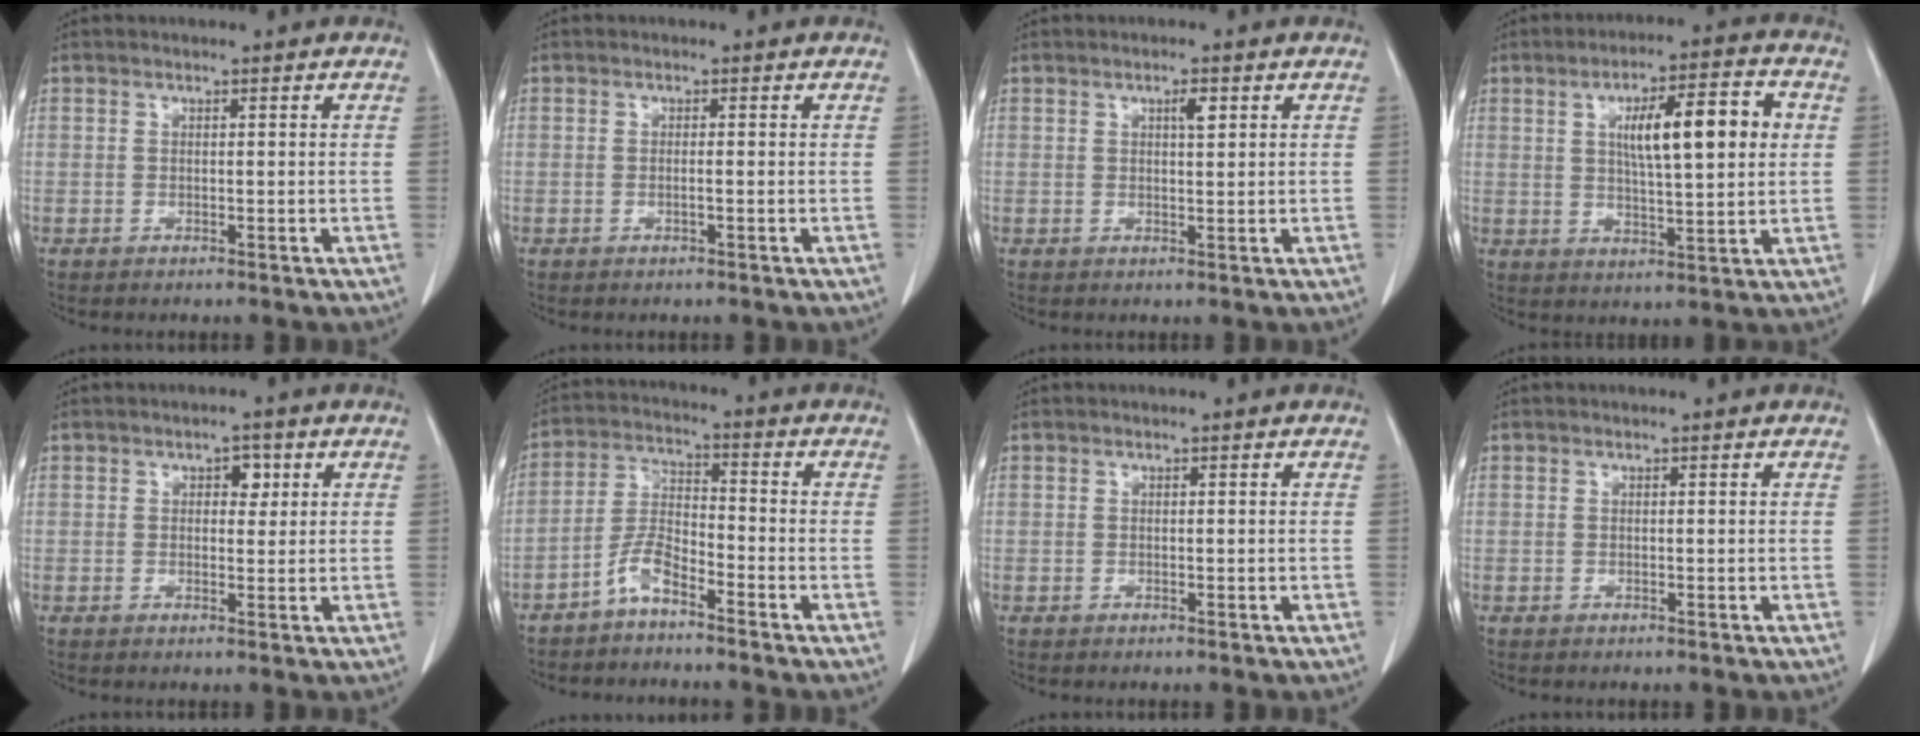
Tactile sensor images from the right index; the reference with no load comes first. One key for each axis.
{"total": 0.7, "fx": -0.2, "fy": -0.1, "fz": 0.7, "tx": -0.014, "ty": 0.000, "tz": -0.003}
{"total": 2.0, "fx": 0.9, "fy": 0.4, "fz": 1.7, "tx": -0.031, "ty": -0.002, "tz": 0.014}
{"total": 11.9, "fx": 2.7, "fy": 2.1, "fz": 11.4, "tx": -0.178, "ty": 0.016, "tz": 0.043}
{"total": 2.4, "fx": 0.9, "fy": 1.5, "fz": 1.6, "tx": -0.018, "ty": 0.005, "tz": 0.011}
{"total": 5.2, "fx": -3.9, "fy": 1.1, "fz": 3.2, "tx": -0.077, "ty": 0.002, "tz": -0.081}
{"total": 0.0}
{"total": 0.0}